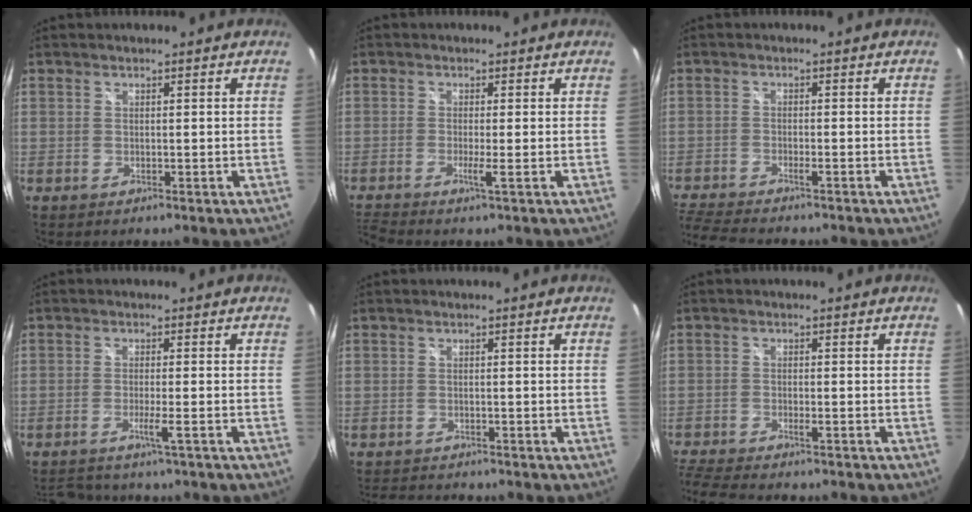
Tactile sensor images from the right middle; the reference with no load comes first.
{"total": 4.2, "force": [-2.6, -1.2, 3.1], "torque": [-0.077, -0.016, -0.056]}
{"total": 8.7, "force": [-7.8, 1.0, 3.8], "torque": [-0.109, -0.019, -0.139]}
{"total": 5.3, "force": [-4.3, 0.5, 3.0], "torque": [-0.064, -0.007, -0.072]}
{"total": 4.7, "force": [-4.4, 1.1, 1.2], "torque": [-0.034, -0.011, -0.070]}
{"total": 8.8, "force": [-7.8, 1.3, 3.9], "torque": [-0.111, -0.020, -0.139]}